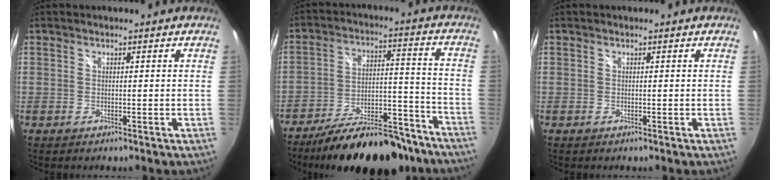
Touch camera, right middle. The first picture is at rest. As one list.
[{"total": 21.1, "force": [-17.1, 7.1, 10.2], "torque": [-0.170, 0.003, -0.234]}, {"total": 0.0}]